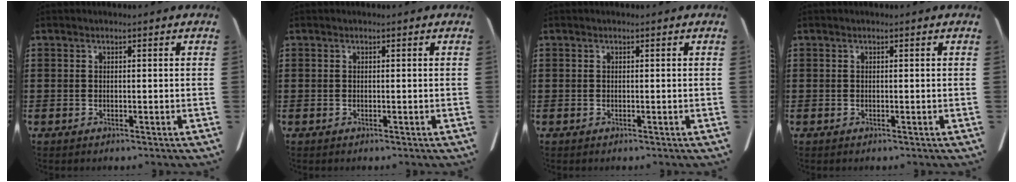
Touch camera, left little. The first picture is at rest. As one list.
[{"total": 0.0}, {"total": 0.0}, {"total": 0.0}]